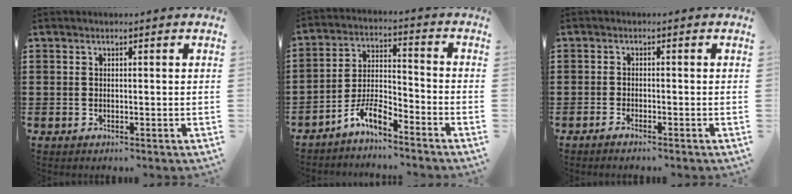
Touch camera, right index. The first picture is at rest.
{"total": 6.4, "force": [-5.3, 1.5, 3.2], "torque": [-0.082, 0.000, -0.110]}
{"total": 0.9, "force": [-0.9, 0.0, 0.3], "torque": [-0.005, 0.001, -0.017]}